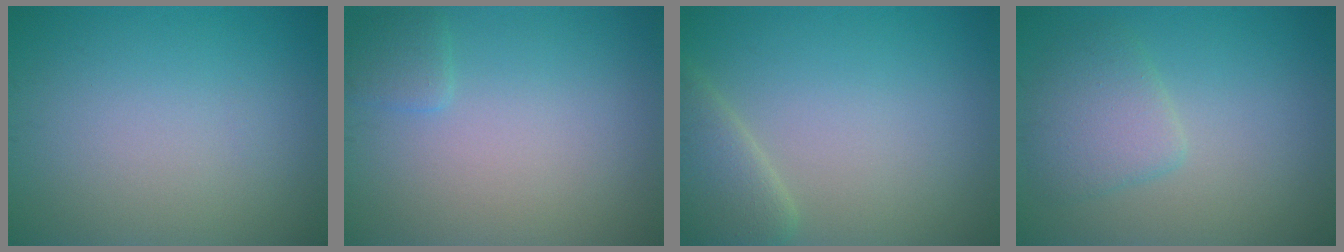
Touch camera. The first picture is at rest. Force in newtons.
{"total": 1.2, "press": 1.2, "slide": 0.2}
{"total": 3.3, "press": 3.3, "slide": 0.3}
{"total": 3.1, "press": 3.0, "slide": 0.2}